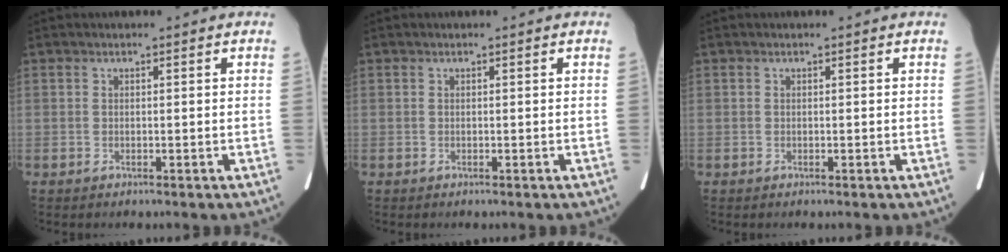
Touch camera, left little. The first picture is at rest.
{"total": 0.0}
{"total": 0.0}